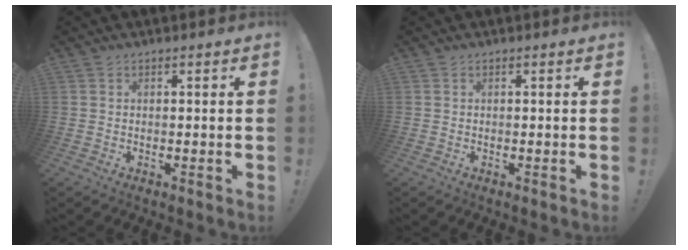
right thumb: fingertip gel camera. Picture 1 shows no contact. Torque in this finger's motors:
{"motor_torque": [0.00, 0.00, -0.15, 0.15, 0.00]}